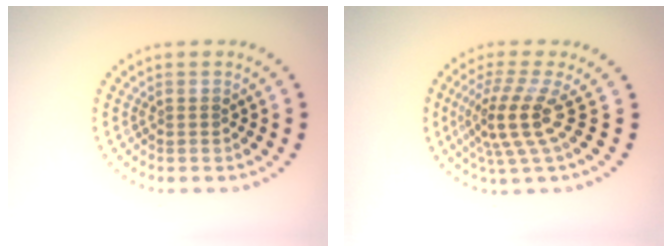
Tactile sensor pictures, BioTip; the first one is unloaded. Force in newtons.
{"total": 4.1, "press": 2.7, "slide": 3.0}